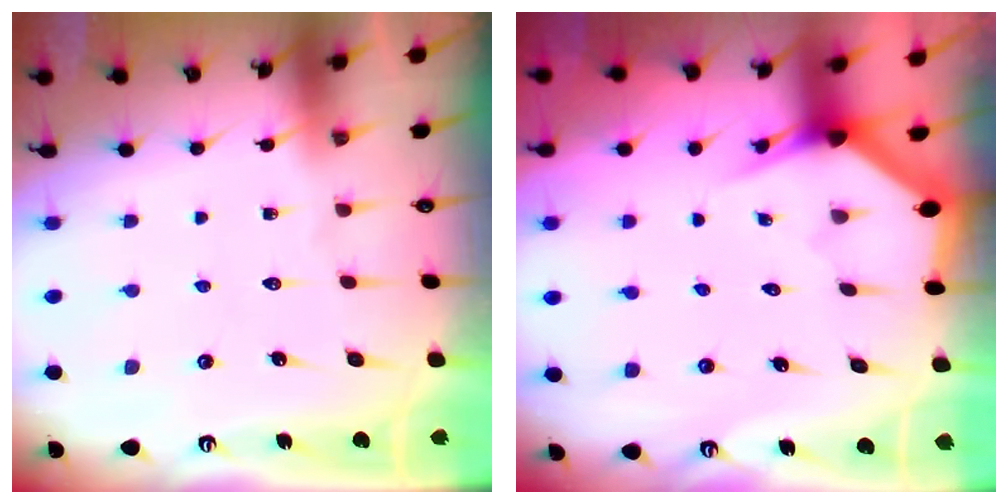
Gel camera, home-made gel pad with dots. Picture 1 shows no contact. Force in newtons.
{"total": 2.6, "press": 2.6, "slide": 0.0}